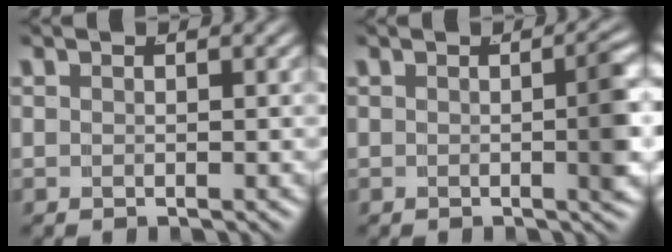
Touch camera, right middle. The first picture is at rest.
{"total": 2.9, "force": [-0.3, 0.4, 2.8], "torque": [-0.027, 0.006, -0.008]}